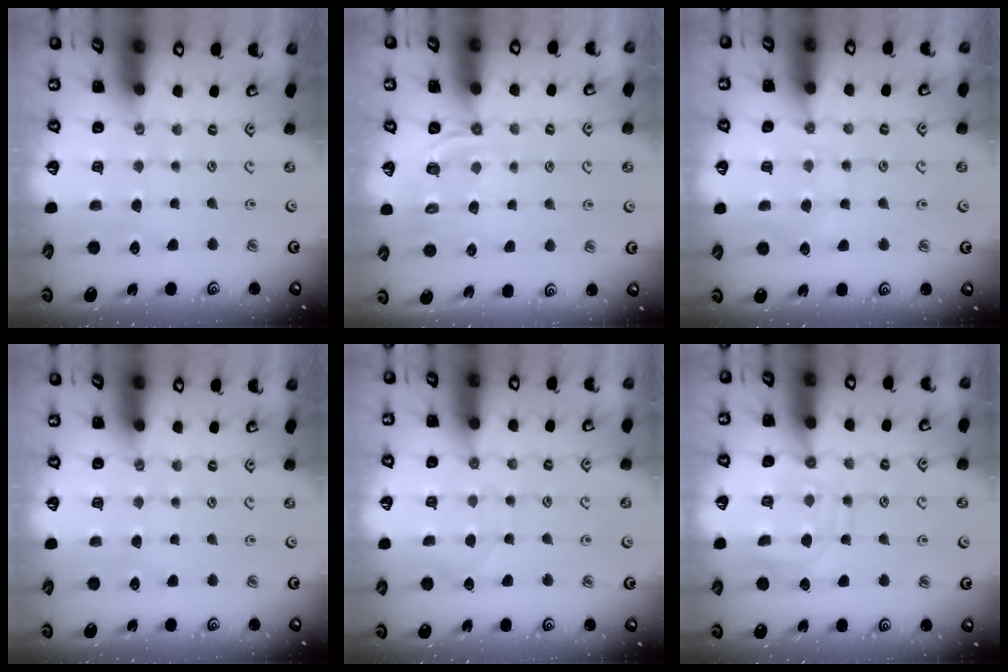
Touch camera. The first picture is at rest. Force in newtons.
{"total": 4.5, "press": 4.1, "slide": 1.8}
{"total": 6.5, "press": 6.5, "slide": 0.8}
{"total": 0.0}
{"total": 4.5, "press": 4.5, "slide": 0.5}
{"total": 12.4, "press": 12.3, "slide": 1.1}